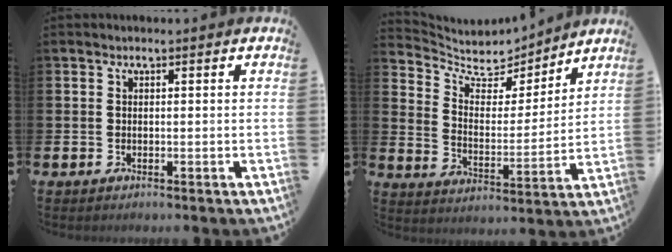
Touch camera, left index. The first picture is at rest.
{"total": 6.3, "force": [5.7, 2.5, 0.9], "torque": [-0.060, -0.049, 0.098]}